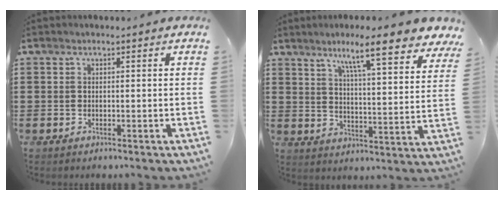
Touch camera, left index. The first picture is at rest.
{"total": 9.7, "force": [7.3, 0.7, 6.3], "torque": [-0.111, -0.039, 0.117]}